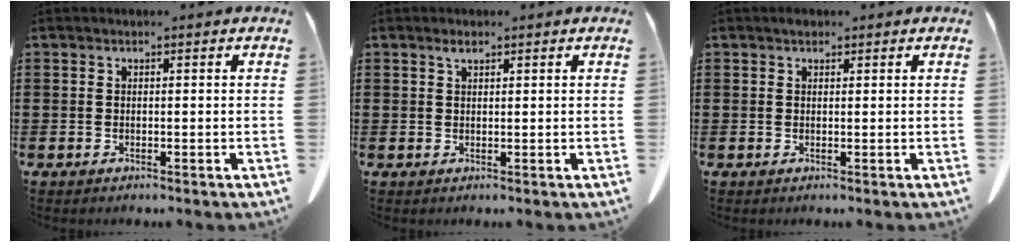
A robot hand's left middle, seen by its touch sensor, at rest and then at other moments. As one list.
[{"total": 1.3, "force": [0.8, 0.5, 1.0], "torque": [-0.021, 0.000, 0.015]}, {"total": 0.9, "force": [0.6, 0.5, 0.3], "torque": [-0.001, -0.002, 0.011]}]